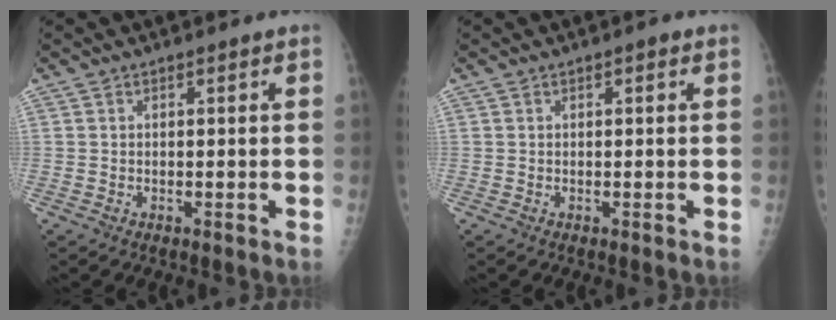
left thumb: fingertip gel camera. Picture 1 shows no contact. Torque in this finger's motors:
{"motor_torque": [0.19, 0.04, 0.15, 0.13, 0.01]}